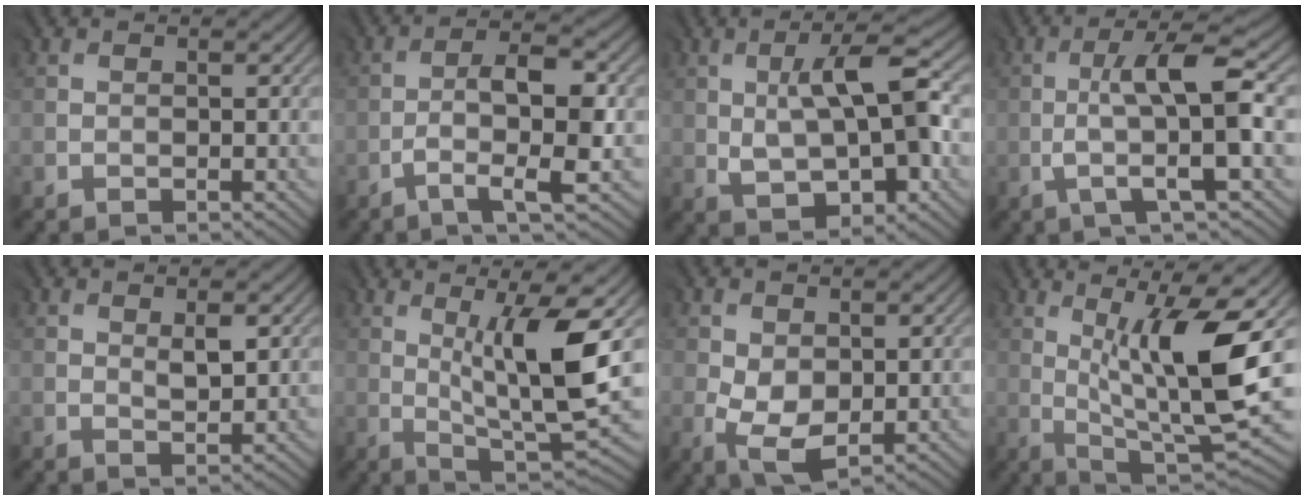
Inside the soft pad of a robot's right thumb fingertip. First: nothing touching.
{"total": 6.5, "force": [-2.2, 1.4, 5.9], "torque": [-0.099, 0.011, -0.044]}
{"total": 9.2, "force": [0.6, 3.7, 8.5], "torque": [-0.150, 0.003, 0.015]}
{"total": 7.6, "force": [-0.3, 1.2, 7.5], "torque": [-0.126, 0.020, -0.011]}
{"total": 2.2, "force": [1.0, 0.9, 1.7], "torque": [-0.034, -0.007, 0.024]}
{"total": 12.0, "force": [1.9, 2.6, 11.5], "torque": [-0.185, -0.004, 0.045]}
{"total": 5.2, "force": [-0.3, 3.5, 3.8], "torque": [-0.092, -0.010, -0.001]}
{"total": 13.9, "force": [2.3, 3.4, 13.3], "torque": [-0.211, 0.001, 0.054]}